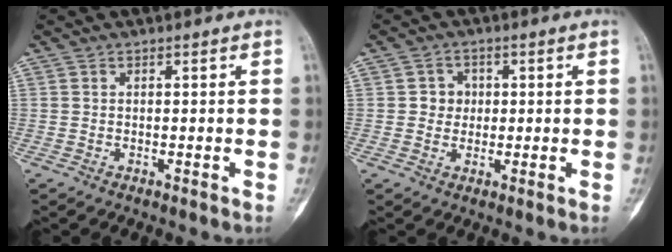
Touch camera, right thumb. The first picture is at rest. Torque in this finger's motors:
{"motor_torque": [0.00, 0.00, 0.00, -0.01, 0.00]}